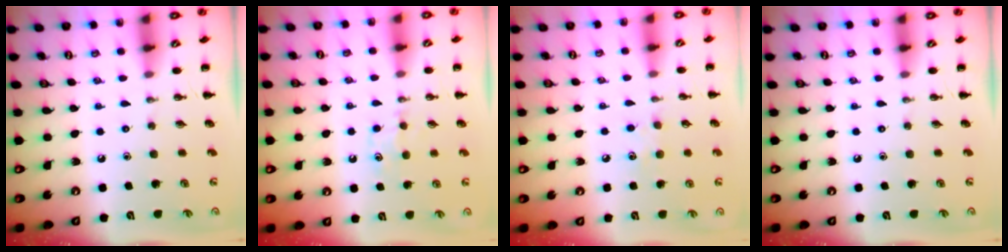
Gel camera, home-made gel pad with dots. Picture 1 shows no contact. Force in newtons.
{"total": 4.6, "press": 4.4, "slide": 1.4}
{"total": 5.8, "press": 5.6, "slide": 1.6}
{"total": 0.0}